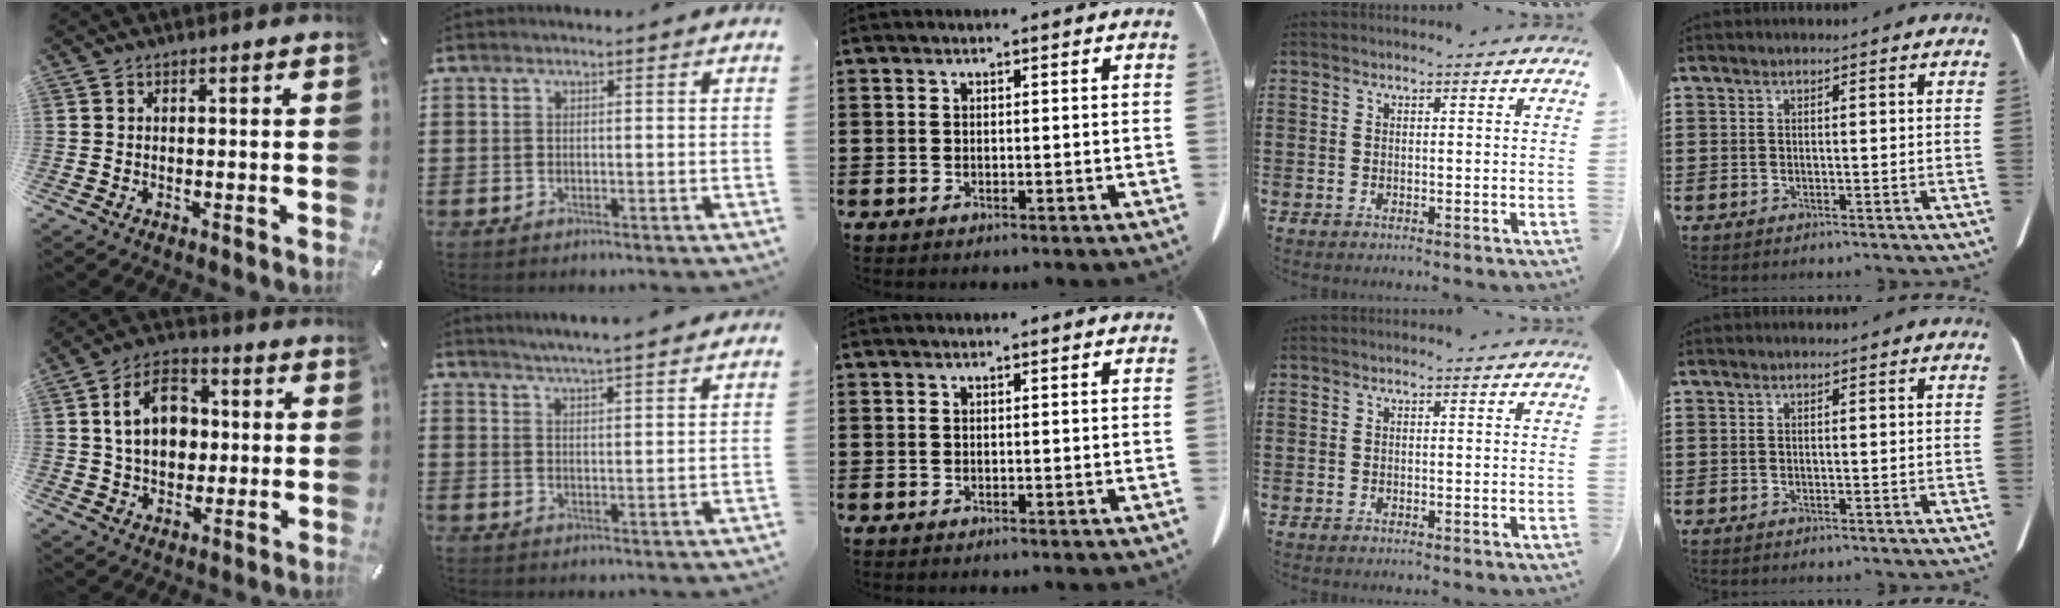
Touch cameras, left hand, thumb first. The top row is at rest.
{"thumb": {"total": 12.6, "force": [1.5, 9.6, 8.1], "torque": [-0.143, 0.008, 0.022]}, "index": {"total": 3.4, "force": [3.3, -0.7, 0.3], "torque": [-0.018, -0.016, 0.058]}}